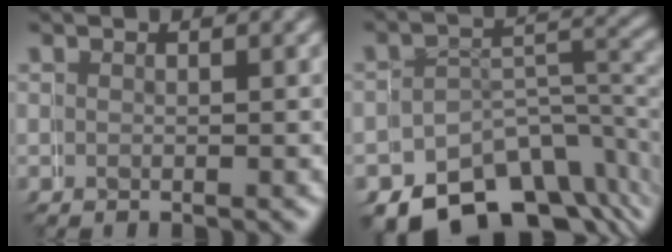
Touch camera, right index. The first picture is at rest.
{"total": 9.4, "force": [-7.1, 5.4, 3.1], "torque": [-0.023, -0.011, -0.105]}